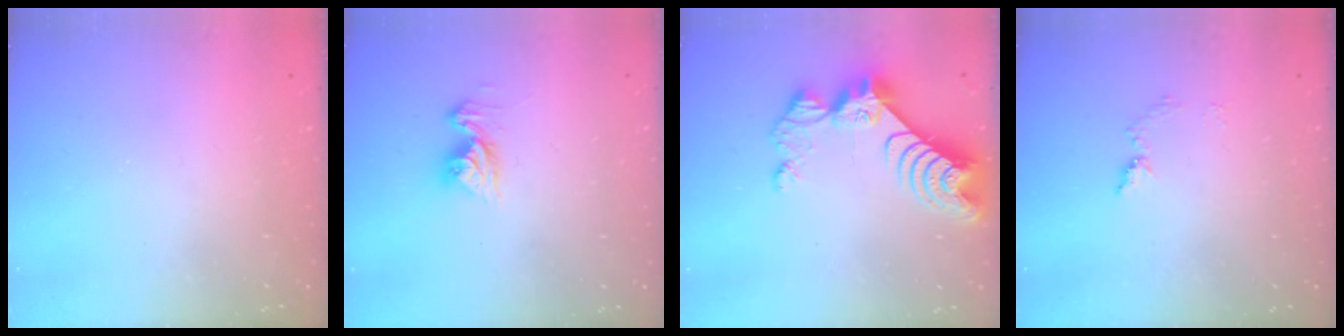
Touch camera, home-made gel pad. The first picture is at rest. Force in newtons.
{"total": 9.6, "press": 9.6, "slide": 1.0}
{"total": 11.1, "press": 11.0, "slide": 1.0}
{"total": 6.4, "press": 6.4, "slide": 0.7}